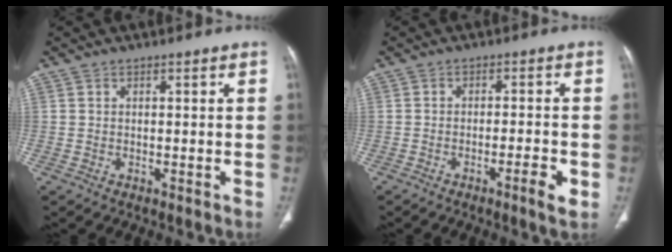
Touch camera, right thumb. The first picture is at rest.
{"total": 4.1, "force": [-1.8, 0.5, 3.6], "torque": [-0.061, 0.006, -0.030]}